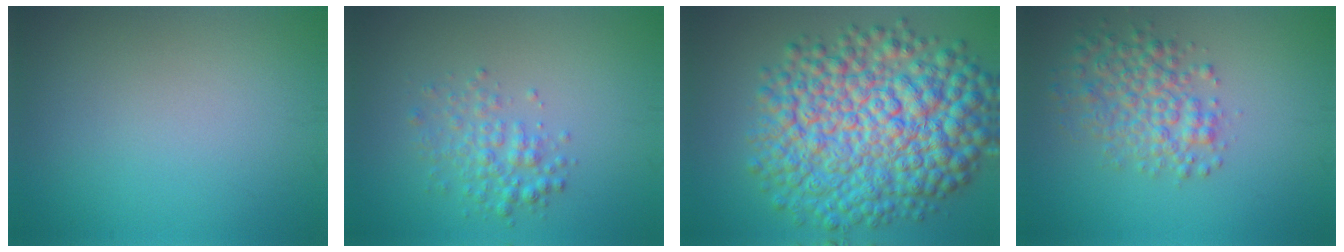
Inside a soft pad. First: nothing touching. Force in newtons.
{"total": 2.5, "press": 2.5, "slide": 0.1}
{"total": 12.5, "press": 12.5, "slide": 0.1}
{"total": 4.3, "press": 4.3, "slide": 0.1}